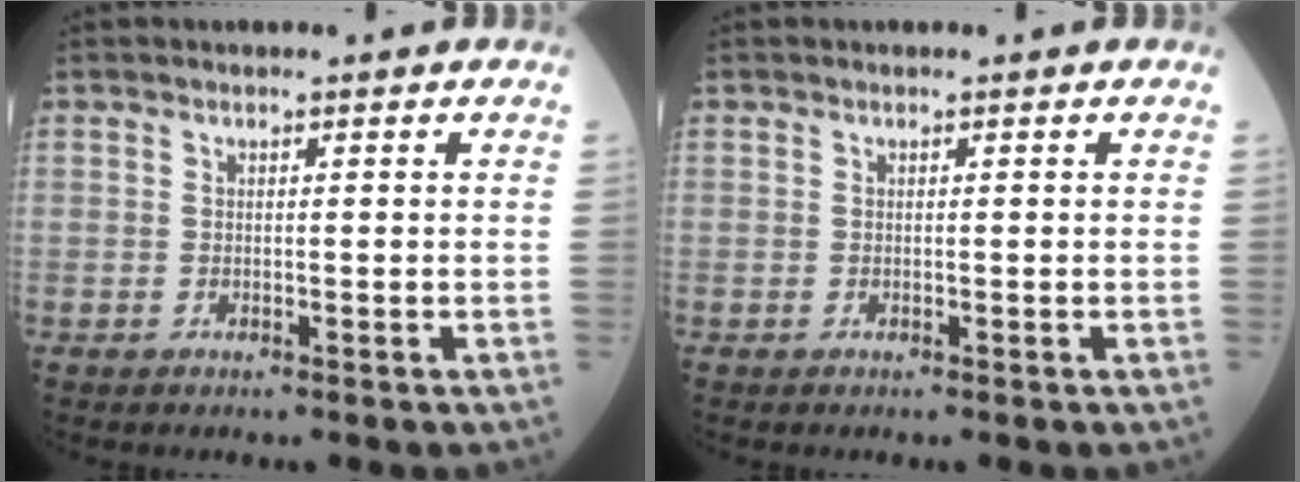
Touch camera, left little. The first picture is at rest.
{"total": 0.0}